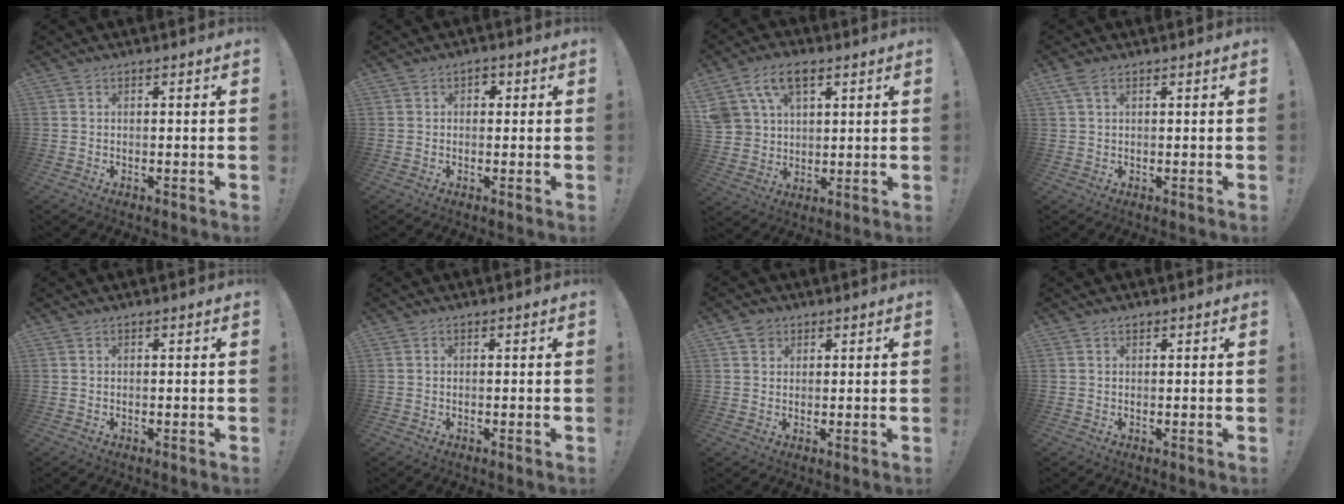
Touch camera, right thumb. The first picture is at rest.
{"total": 1.8, "force": [-0.1, 1.6, 0.9], "torque": [-0.009, 0.003, -0.006]}
{"total": 12.6, "force": [6.4, 8.5, 6.6], "torque": [-0.113, -0.017, 0.128]}
{"total": 3.4, "force": [1.7, 1.6, 2.4], "torque": [-0.049, 0.004, 0.031]}
{"total": 0.0}
{"total": 0.0}
{"total": 3.1, "force": [1.9, 2.4, 0.5], "torque": [-0.008, -0.003, 0.034]}
{"total": 0.6, "force": [0.4, 0.3, 0.2], "torque": [-0.003, 0.000, 0.008]}